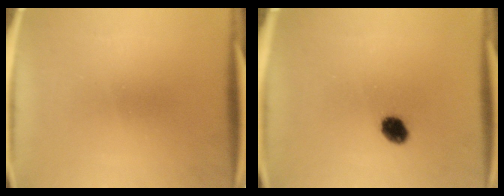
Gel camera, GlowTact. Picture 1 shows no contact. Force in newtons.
{"total": 4.5}